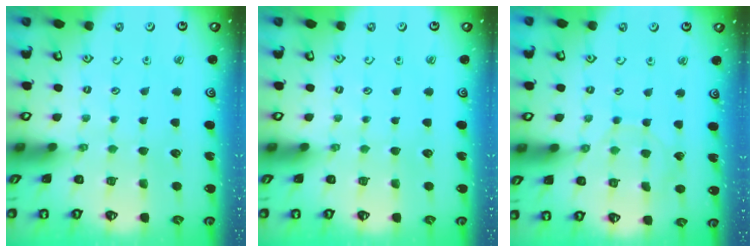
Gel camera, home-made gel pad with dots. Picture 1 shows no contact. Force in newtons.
{"total": 0.0}
{"total": 5.8, "press": 5.7, "slide": 0.6}